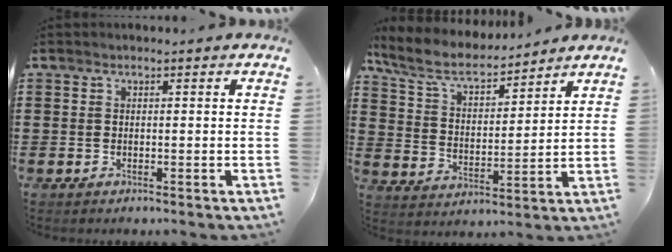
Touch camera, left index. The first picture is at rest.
{"total": 7.1, "force": [6.0, 2.0, 3.3], "torque": [-0.091, -0.029, 0.100]}